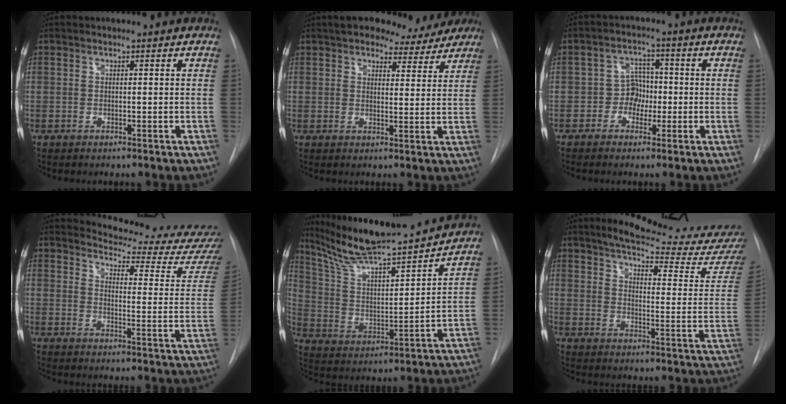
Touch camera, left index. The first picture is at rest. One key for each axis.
{"total": 10.5, "fx": 9.0, "fy": 4.0, "fz": 3.7, "tx": -0.030, "ty": 0.013, "tz": 0.104}
{"total": 4.1, "fx": -1.1, "fy": 3.4, "fz": 2.0, "tx": -0.032, "ty": 0.013, "tz": -0.023}
{"total": 18.4, "fx": 18.0, "fy": -0.1, "fz": 3.7, "tx": -0.051, "ty": -0.135, "tz": 0.200}
{"total": 19.4, "fx": 17.8, "fy": 0.3, "fz": 7.6, "tx": -0.138, "ty": -0.007, "tz": 0.295}
{"total": 22.3, "fx": 20.7, "fy": 0.0, "fz": 8.2, "tx": -0.121, "ty": -0.107, "tz": 0.252}